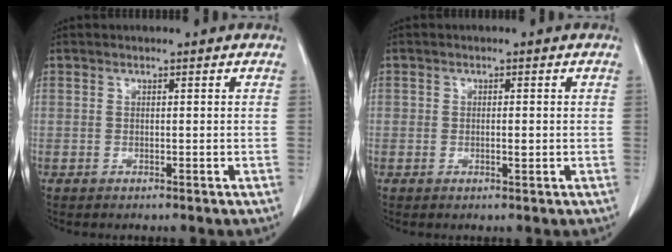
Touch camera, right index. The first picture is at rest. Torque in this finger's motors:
{"motor_torque": [0.08, -0.11, -0.03, -0.01]}